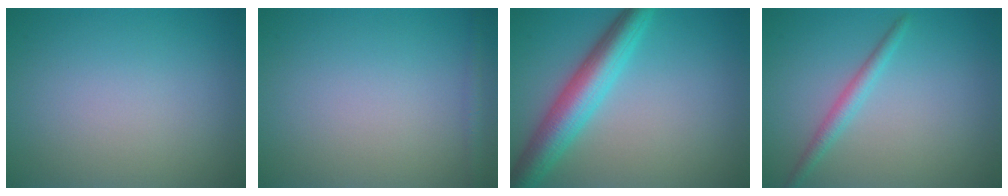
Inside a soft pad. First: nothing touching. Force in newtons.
{"total": 1.0, "press": 1.0, "slide": 0.1}
{"total": 5.8, "press": 5.8, "slide": 0.1}
{"total": 1.8, "press": 1.8, "slide": 0.1}